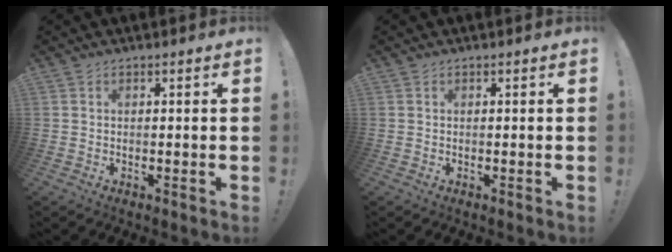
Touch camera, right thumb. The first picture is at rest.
{"total": 0.0}